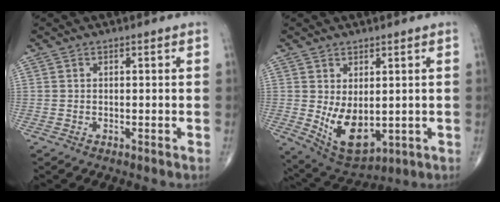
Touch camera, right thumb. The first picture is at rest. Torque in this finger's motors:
{"motor_torque": [-0.33, 0.70, 0.77, 0.49, 0.22]}